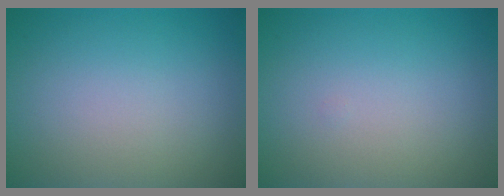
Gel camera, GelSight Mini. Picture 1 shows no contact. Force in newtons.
{"total": 0.0}